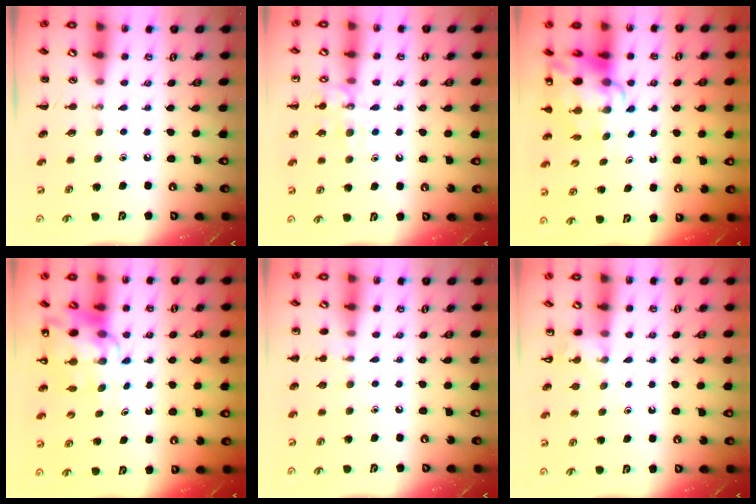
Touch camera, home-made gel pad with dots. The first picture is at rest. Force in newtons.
{"total": 10.4, "press": 10.4, "slide": 0.7}
{"total": 11.7, "press": 11.2, "slide": 3.2}
{"total": 13.7, "press": 13.1, "slide": 4.1}
{"total": 5.4, "press": 5.2, "slide": 1.5}
{"total": 4.7, "press": 4.4, "slide": 1.6}